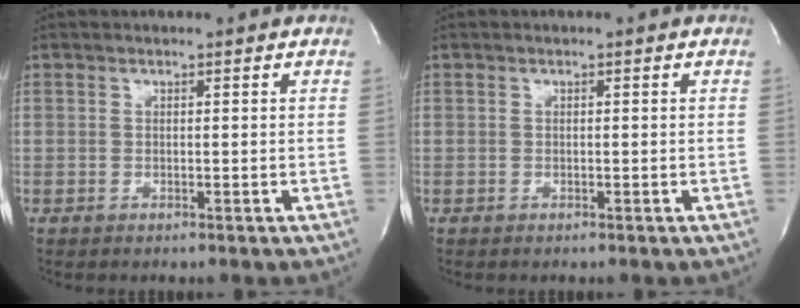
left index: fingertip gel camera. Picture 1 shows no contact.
{"total": 0.0}